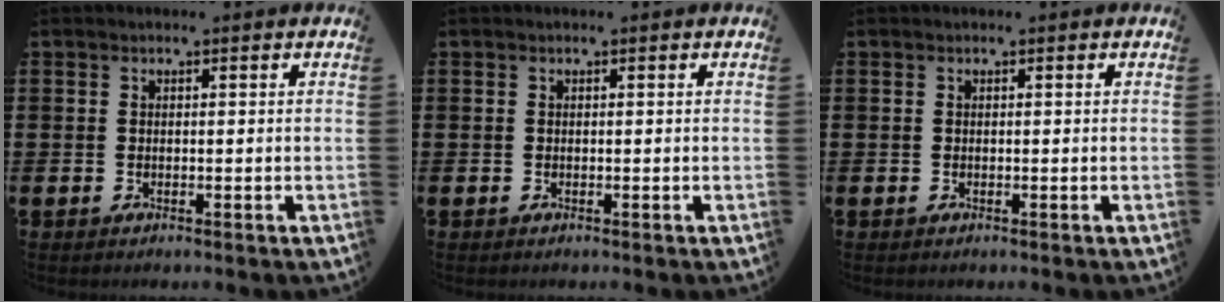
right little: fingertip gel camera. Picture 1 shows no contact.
{"total": 0.0}
{"total": 0.0}